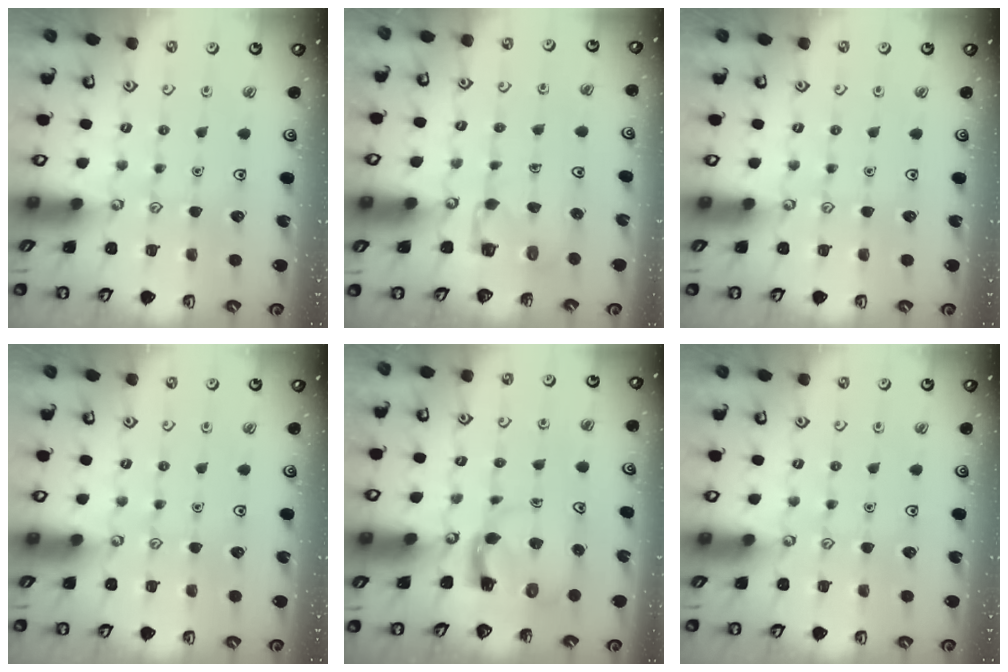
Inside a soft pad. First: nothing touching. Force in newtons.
{"total": 2.8, "press": 2.8, "slide": 0.2}
{"total": 0.0}
{"total": 0.0}
{"total": 3.7, "press": 3.6, "slide": 0.6}
{"total": 0.0}